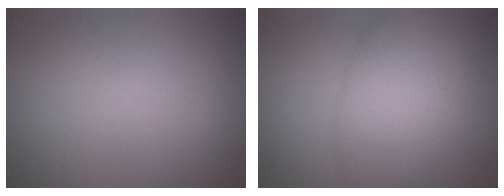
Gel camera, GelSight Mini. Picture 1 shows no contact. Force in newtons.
{"total": 5.9, "press": 5.9, "slide": 0.1}